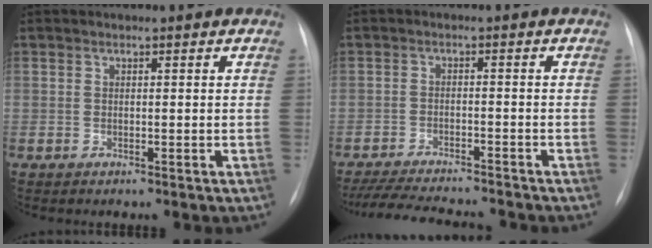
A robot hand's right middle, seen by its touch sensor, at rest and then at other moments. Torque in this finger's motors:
{"motor_torque": [0.09, -0.16, 0.05, 0.02]}